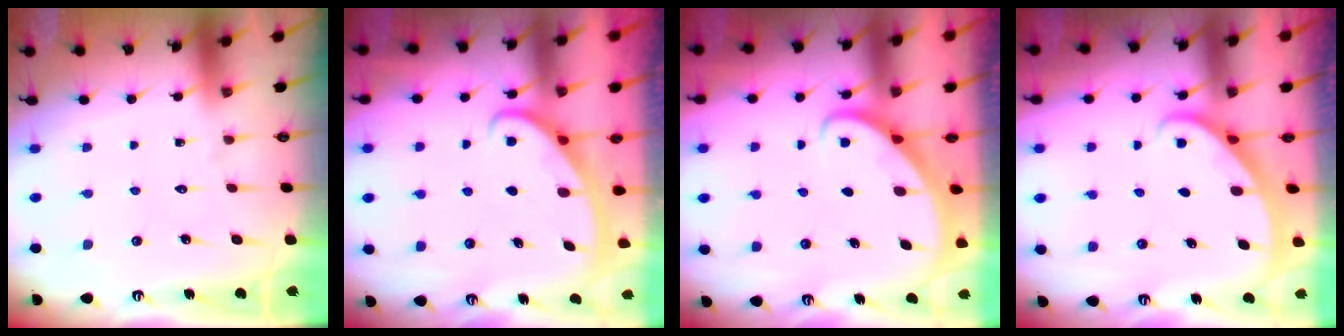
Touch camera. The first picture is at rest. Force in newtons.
{"total": 2.8, "press": 2.8, "slide": 0.4}
{"total": 2.5, "press": 2.5, "slide": 0.2}
{"total": 1.9, "press": 1.9, "slide": 0.1}